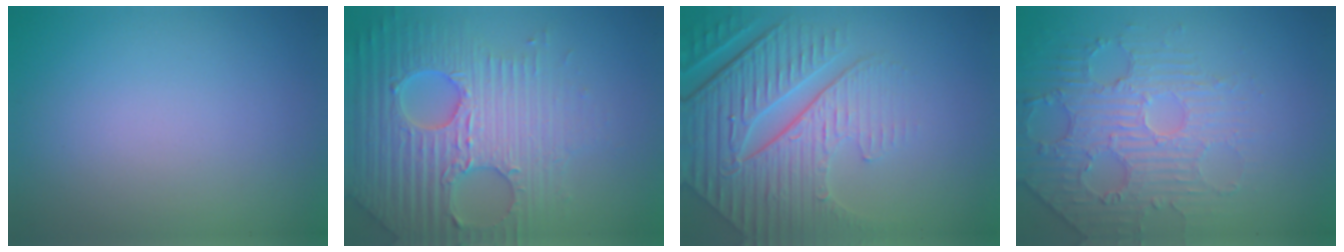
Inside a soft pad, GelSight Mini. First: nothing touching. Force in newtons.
{"total": 7.2, "press": 7.0, "slide": 1.7}
{"total": 8.7, "press": 6.1, "slide": 6.2}
{"total": 4.7, "press": 3.7, "slide": 2.8}